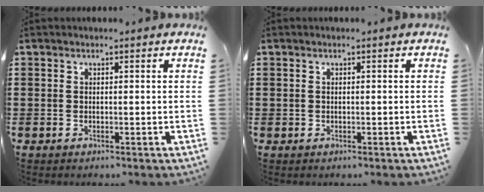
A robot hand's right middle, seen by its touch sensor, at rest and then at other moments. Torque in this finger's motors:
{"motor_torque": [-0.49, 0.49, 0.00, -0.01]}